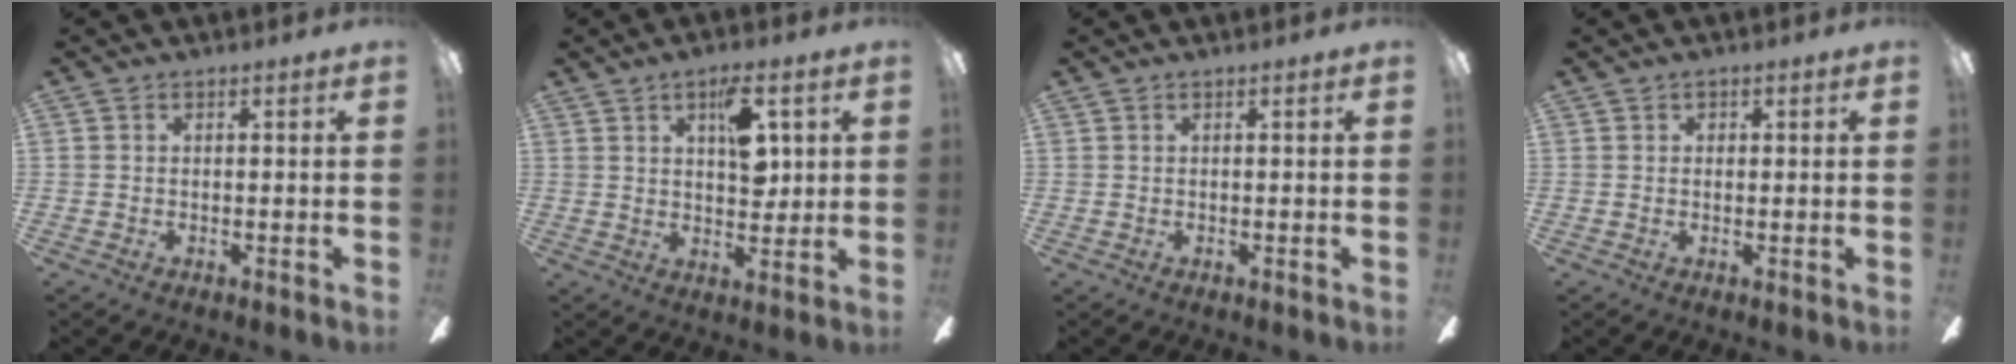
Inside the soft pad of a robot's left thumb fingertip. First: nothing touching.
{"total": 9.6, "force": [3.8, 4.7, 7.5], "torque": [-0.094, -0.013, 0.058]}
{"total": 0.0}
{"total": 0.8, "force": [0.1, 0.8, 0.3], "torque": [0.002, 0.000, 0.000]}